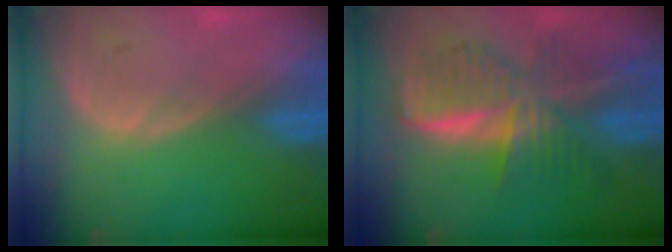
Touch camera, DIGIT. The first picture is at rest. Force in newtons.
{"total": 9.1, "press": 9.1, "slide": 0.6}